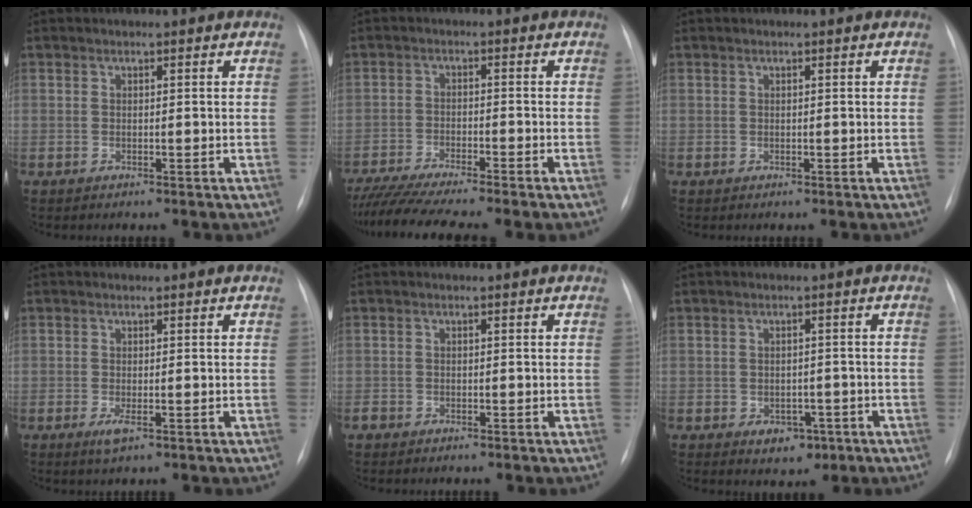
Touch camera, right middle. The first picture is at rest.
{"total": 10.8, "force": [-9.3, -0.5, 5.5], "torque": [-0.081, -0.024, -0.148]}
{"total": 0.0}
{"total": 1.6, "force": [-0.5, 0.3, 1.4], "torque": [-0.024, -0.004, -0.008]}
{"total": 0.8, "force": [-0.5, 0.6, 0.1], "torque": [-0.002, 0.002, -0.010]}
{"total": 3.7, "force": [-1.7, 2.6, 1.9], "torque": [-0.020, 0.006, -0.013]}